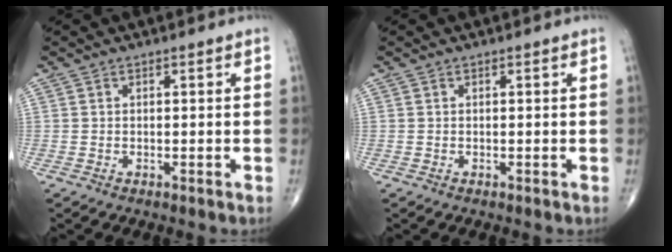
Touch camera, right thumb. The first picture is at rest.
{"total": 0.0}